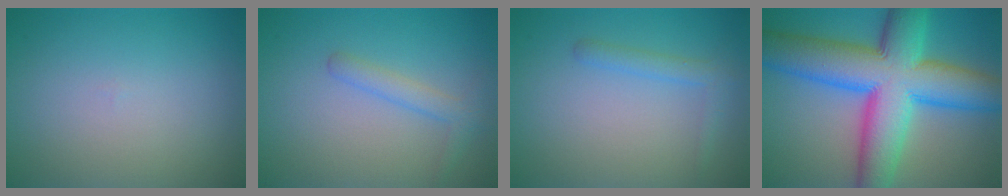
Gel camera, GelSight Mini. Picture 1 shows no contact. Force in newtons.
{"total": 2.0, "press": 1.9, "slide": 0.1}
{"total": 1.7, "press": 1.7, "slide": 0.1}
{"total": 14.2, "press": 14.2, "slide": 0.2}